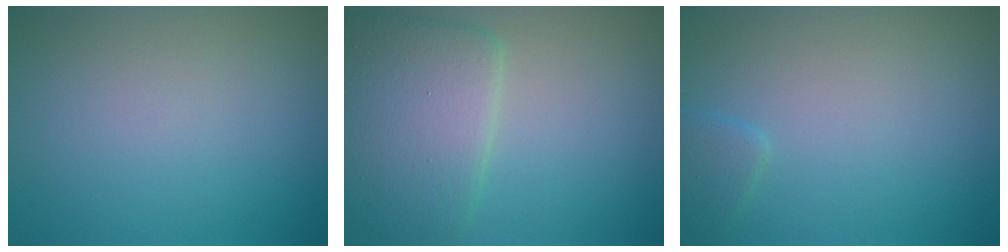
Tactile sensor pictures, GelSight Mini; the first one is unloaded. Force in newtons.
{"total": 6.2, "press": 6.2, "slide": 0.2}
{"total": 1.4, "press": 1.4, "slide": 0.1}